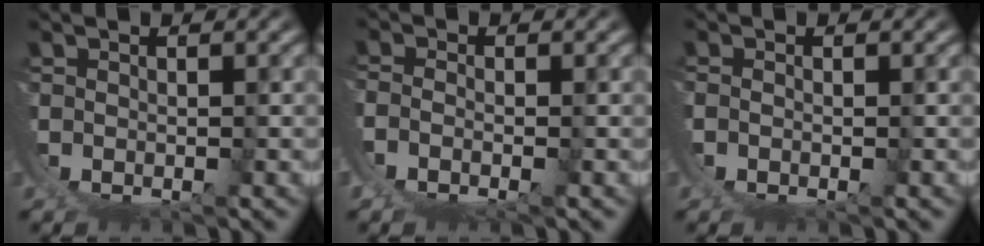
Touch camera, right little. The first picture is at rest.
{"total": 3.9, "force": [0.2, 3.1, 2.5], "torque": [-0.072, -0.016, 0.005]}
{"total": 1.2, "force": [0.0, 0.8, 0.9], "torque": [-0.027, -0.006, 0.002]}